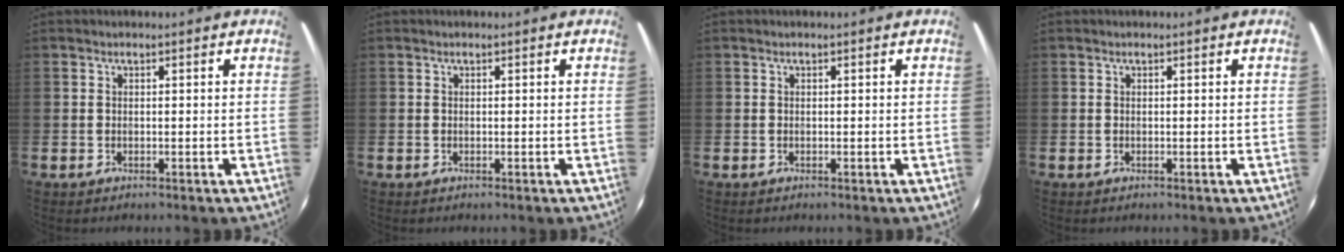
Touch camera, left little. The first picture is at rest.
{"total": 0.0}
{"total": 0.0}
{"total": 0.0}